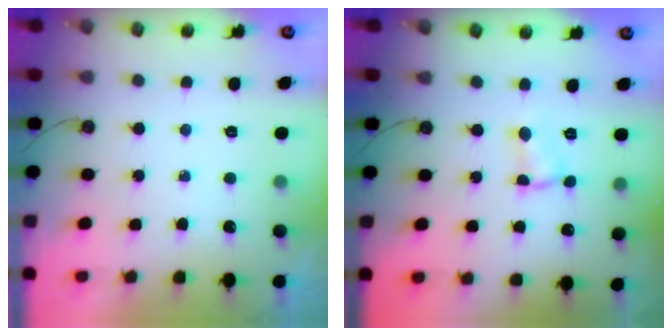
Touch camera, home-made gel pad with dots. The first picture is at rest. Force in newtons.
{"total": 1.6, "press": 1.6, "slide": 0.3}